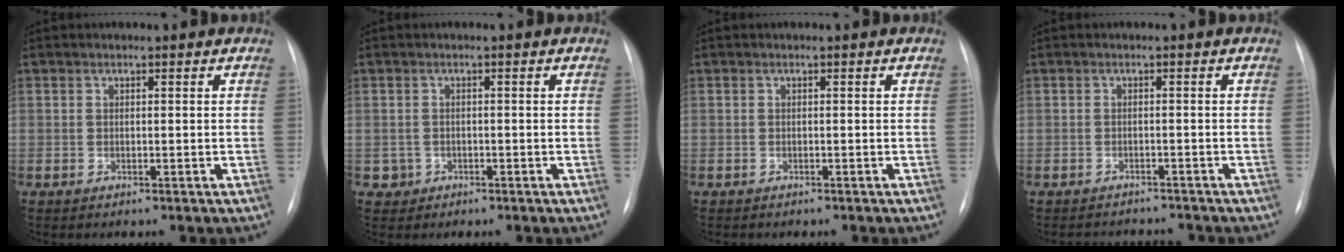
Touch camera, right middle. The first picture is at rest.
{"total": 1.7, "force": [-0.6, 1.6, -0.1], "torque": [0.007, 0.008, -0.010]}
{"total": 1.2, "force": [-1.1, 0.4, 0.5], "torque": [-0.013, -0.002, -0.012]}
{"total": 4.8, "force": [-4.7, 1.0, 0.3], "torque": [0.000, 0.001, -0.060]}